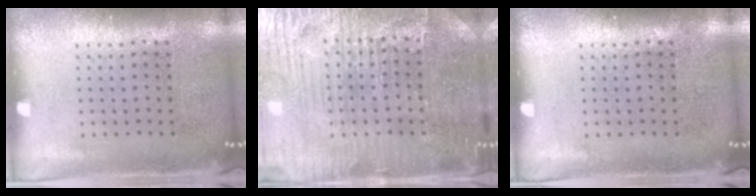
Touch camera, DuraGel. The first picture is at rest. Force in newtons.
{"total": 4.6, "press": 4.4, "slide": 1.2}
{"total": 0.0}